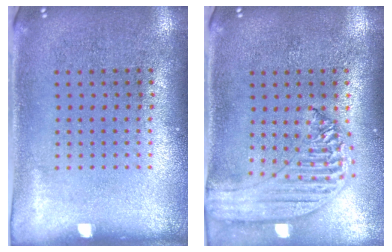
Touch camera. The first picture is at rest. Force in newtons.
{"total": 1.7, "press": 1.6, "slide": 0.5}